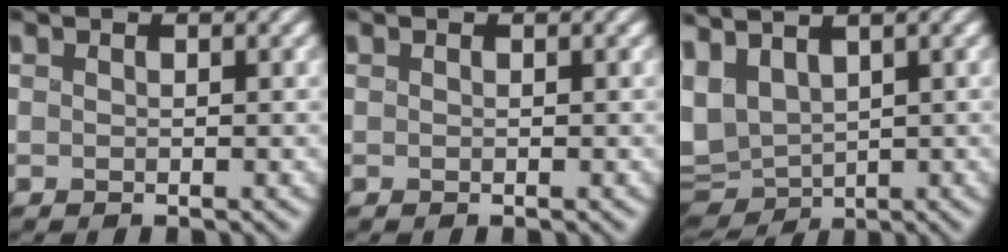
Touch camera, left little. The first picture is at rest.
{"total": 0.0}
{"total": 6.3, "force": [0.8, 4.4, 4.5], "torque": [-0.097, -0.001, 0.041]}